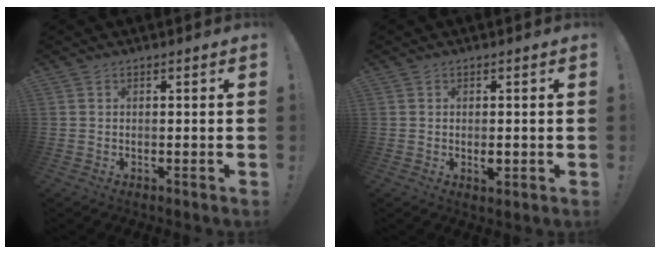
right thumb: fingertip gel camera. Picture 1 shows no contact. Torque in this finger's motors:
{"motor_torque": [0.01, 0.12, 0.34, -0.42, 0.09]}